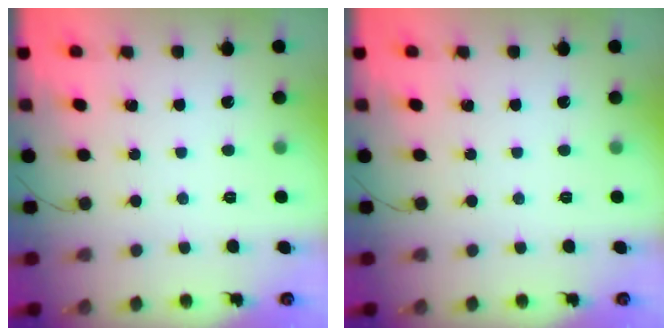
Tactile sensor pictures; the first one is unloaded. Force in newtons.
{"total": 0.0}